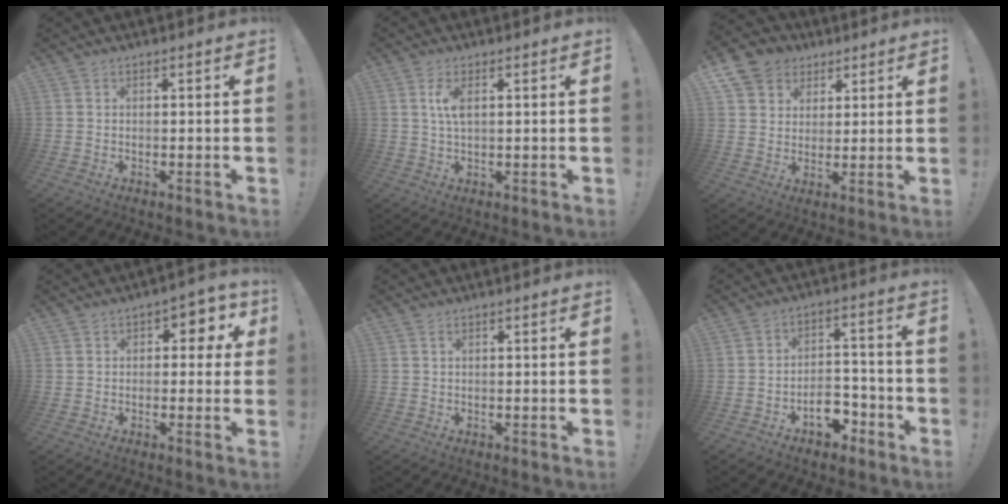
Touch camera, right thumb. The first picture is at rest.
{"total": 4.6, "force": [1.2, 1.7, 4.0], "torque": [-0.073, -0.004, 0.015]}
{"total": 9.6, "force": [4.7, 8.0, 2.3], "torque": [-0.032, -0.026, 0.096]}
{"total": 4.6, "force": [1.2, 3.2, 3.1], "torque": [-0.026, -0.005, 0.014]}
{"total": 0.5, "force": [0.1, 0.0, 0.5], "torque": [-0.014, 0.002, 0.002]}
{"total": 8.8, "force": [-4.7, 5.7, 4.8], "torque": [-0.062, 0.042, -0.076]}